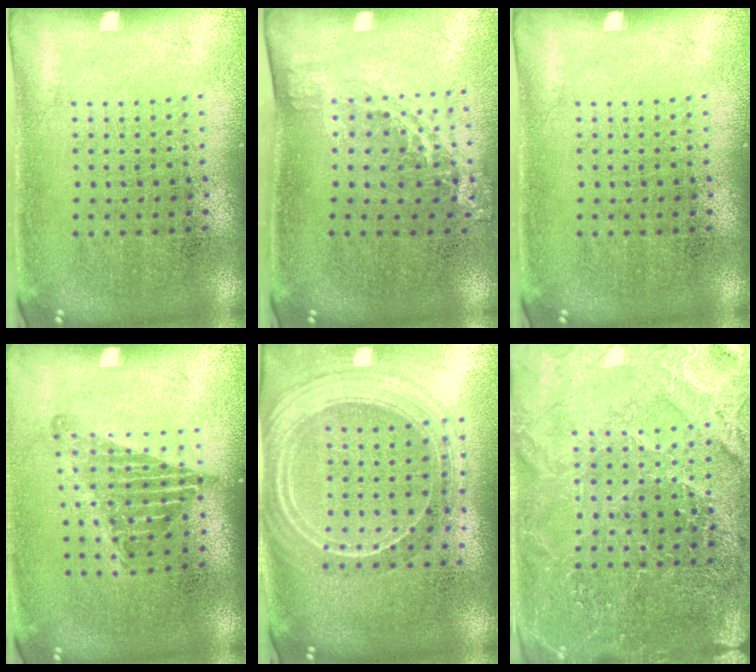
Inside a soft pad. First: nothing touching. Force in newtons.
{"total": 1.3, "press": 1.0, "slide": 0.9}
{"total": 0.0}
{"total": 1.3, "press": 1.1, "slide": 0.8}
{"total": 2.3, "press": 2.0, "slide": 1.1}
{"total": 4.1, "press": 3.8, "slide": 1.3}